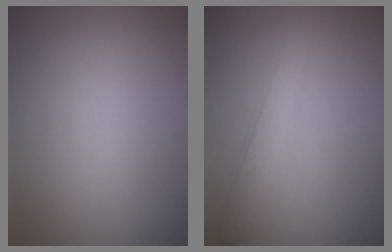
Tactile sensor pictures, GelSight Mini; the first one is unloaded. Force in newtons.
{"total": 2.3, "press": 2.3, "slide": 0.1}